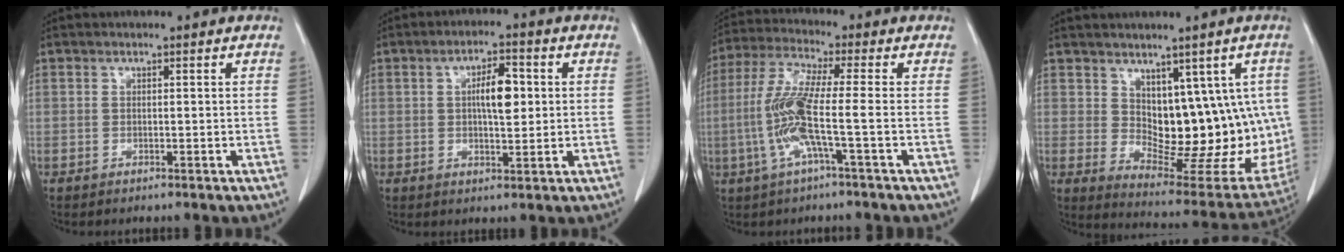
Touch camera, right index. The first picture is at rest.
{"total": 5.9, "force": [0.9, 1.9, 5.5], "torque": [-0.095, 0.007, 0.015]}
{"total": 9.6, "force": [-1.9, 0.0, 9.5], "torque": [-0.206, 0.002, -0.046]}
{"total": 14.8, "force": [2.2, 8.1, 12.2], "torque": [-0.139, 0.000, 0.055]}